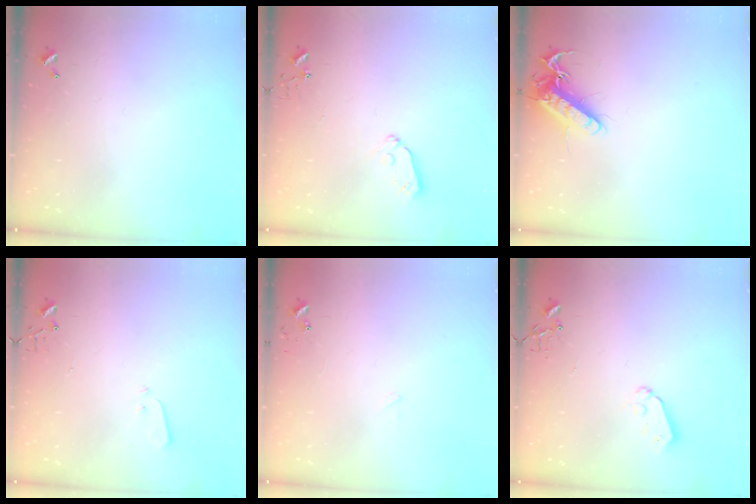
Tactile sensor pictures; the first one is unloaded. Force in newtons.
{"total": 5.9, "press": 5.8, "slide": 1.0}
{"total": 13.6, "press": 13.5, "slide": 1.8}
{"total": 2.9, "press": 2.9, "slide": 0.1}
{"total": 6.6, "press": 6.6, "slide": 0.5}
{"total": 5.4, "press": 5.4, "slide": 0.0}